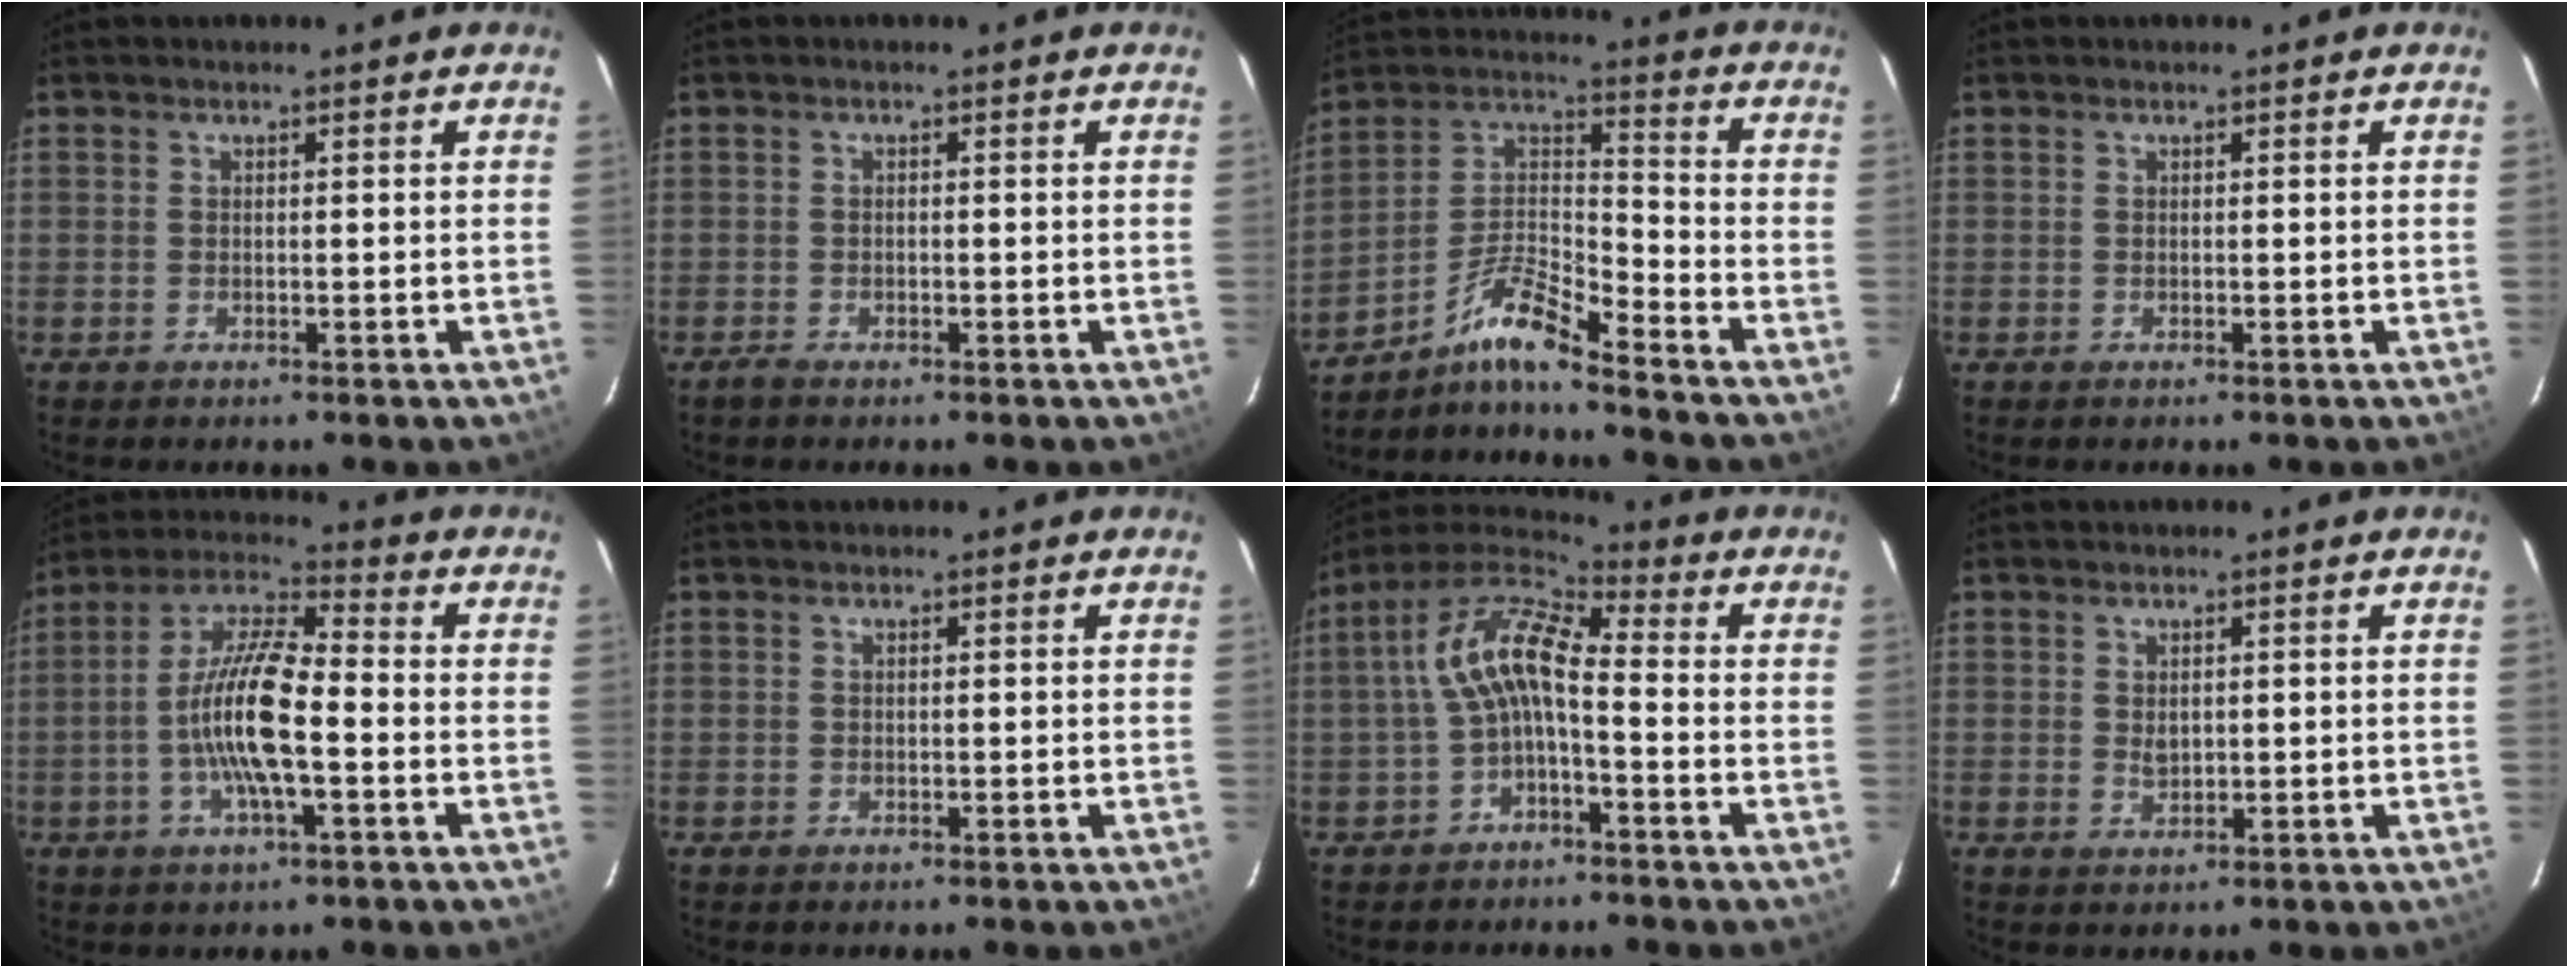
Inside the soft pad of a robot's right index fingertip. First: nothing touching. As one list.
[{"total": 2.2, "force": [-1.7, 0.8, 1.2], "torque": [-0.026, -0.004, -0.031]}, {"total": 9.9, "force": [-8.5, 0.1, 5.2], "torque": [-0.121, 0.029, -0.173]}, {"total": 0.0}, {"total": 13.8, "force": [-3.1, 3.6, 13.0], "torque": [-0.260, 0.005, -0.065]}, {"total": 0.7, "force": [0.0, 0.7, 0.1], "torque": [0.000, 0.001, 0.002]}, {"total": 10.5, "force": [-1.9, 4.2, 9.5], "torque": [-0.198, 0.021, -0.036]}, {"total": 2.3, "force": [0.3, 1.6, 1.6], "torque": [-0.022, 0.002, 0.009]}]